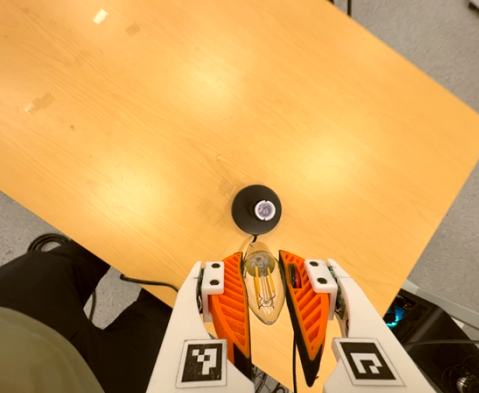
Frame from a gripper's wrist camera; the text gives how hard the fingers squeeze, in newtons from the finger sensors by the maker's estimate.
{"total": 20.0, "left": 21.2, "right": 18.8}